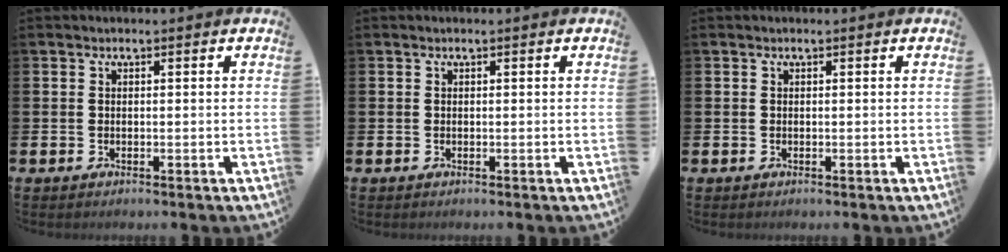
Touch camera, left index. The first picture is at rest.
{"total": 0.0}
{"total": 0.0}